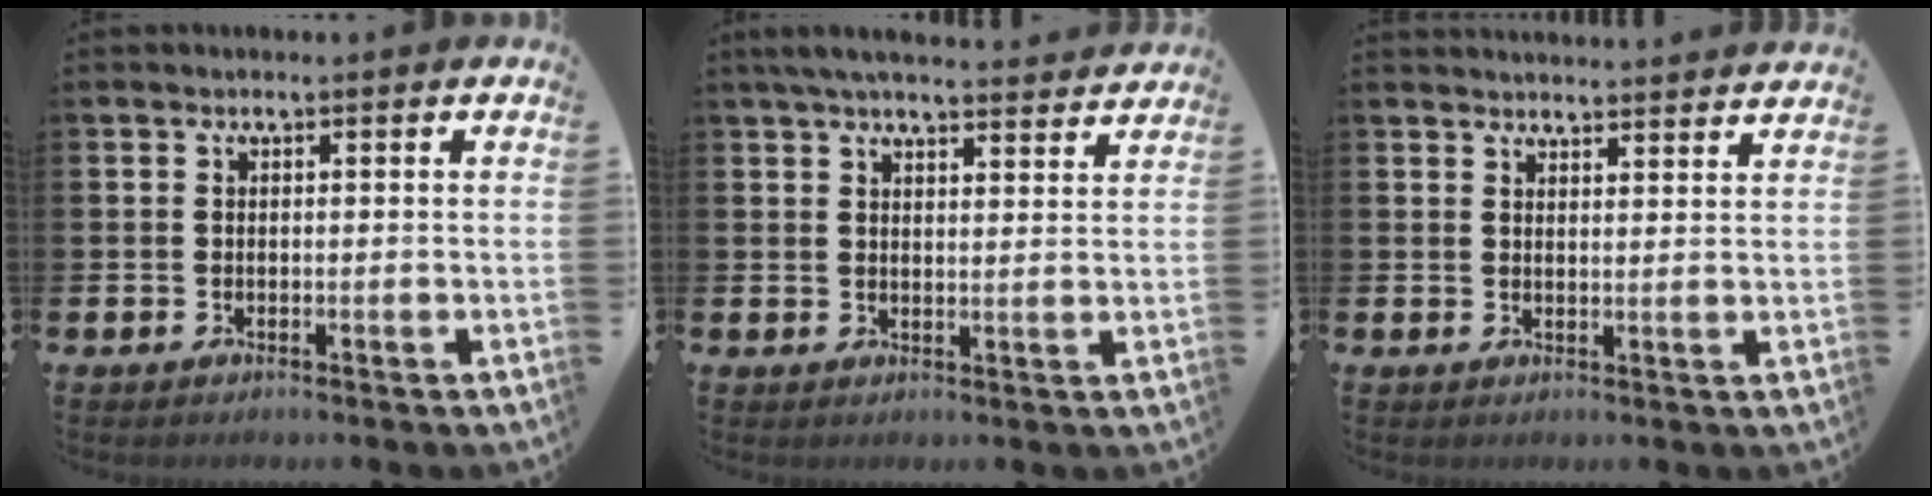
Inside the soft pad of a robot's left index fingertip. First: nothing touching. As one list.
[{"total": 5.1, "force": [4.8, 0.6, 1.6], "torque": [-0.039, -0.021, 0.086]}, {"total": 3.4, "force": [3.4, -0.1, -0.2], "torque": [0.000, -0.022, 0.061]}]